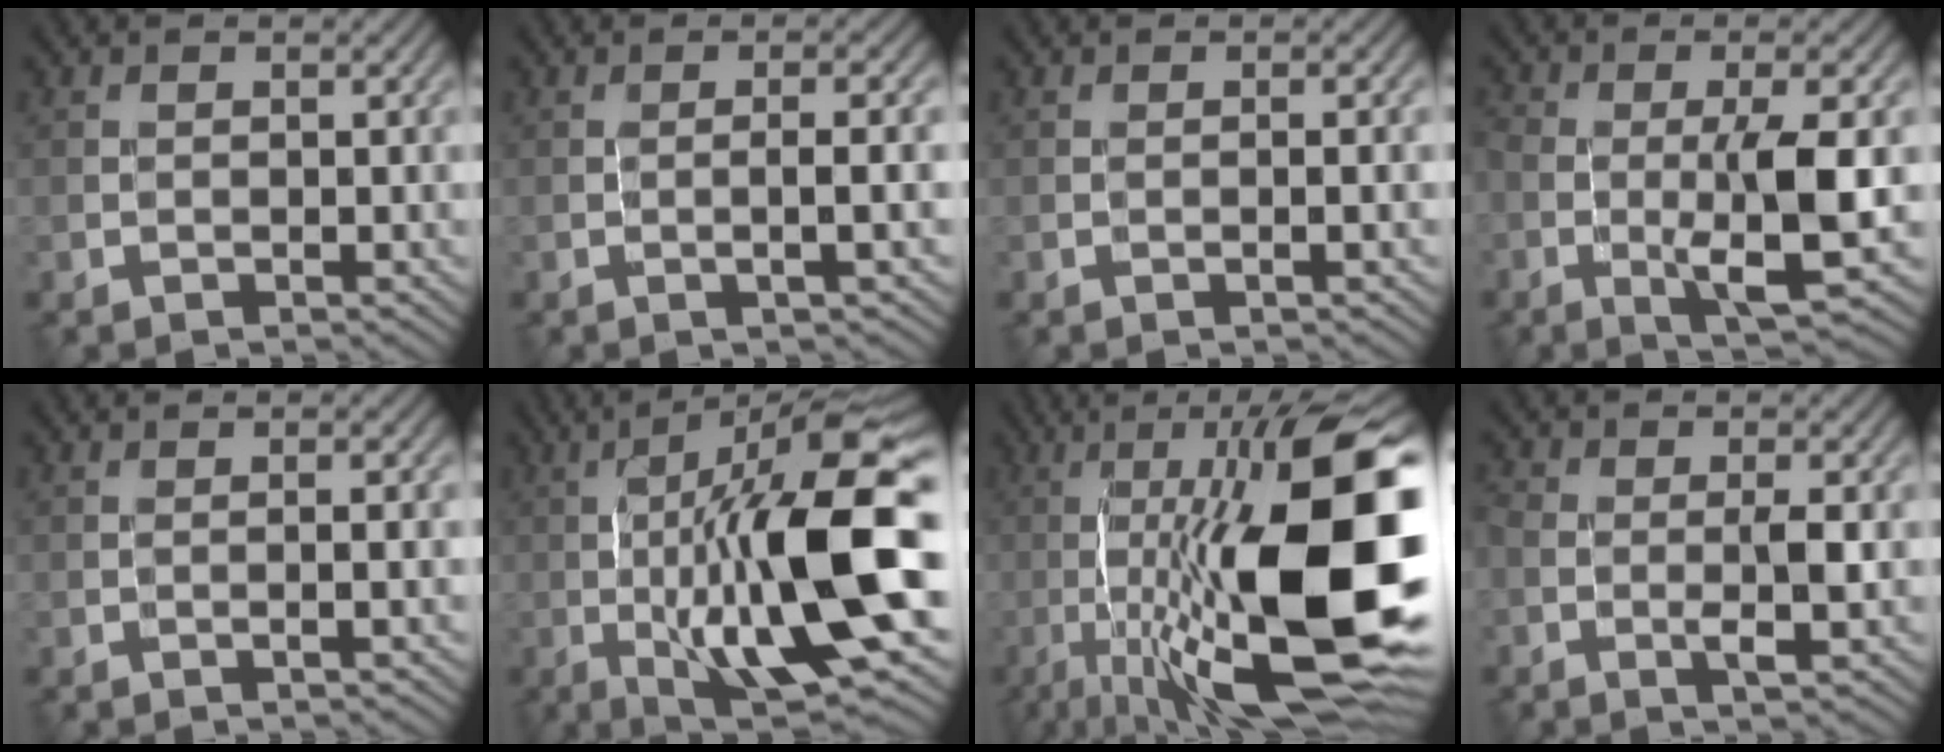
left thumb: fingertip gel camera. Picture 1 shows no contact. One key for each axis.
{"total": 3.3, "fx": -0.3, "fy": 0.6, "fz": 3.2, "tx": -0.050, "ty": 0.008, "tz": -0.011}
{"total": 1.8, "fx": -0.1, "fy": 0.4, "fz": 1.8, "tx": -0.024, "ty": 0.004, "tz": -0.006}
{"total": 7.7, "fx": -1.6, "fy": 2.0, "fz": 7.3, "tx": -0.128, "ty": -0.001, "tz": -0.028}
{"total": 2.1, "fx": -0.2, "fy": 0.5, "fz": 2.1, "tx": -0.027, "ty": 0.005, "tz": -0.008}
{"total": 17.1, "fx": -1.7, "fy": 4.2, "fz": 16.5, "tx": -0.255, "ty": 0.025, "tz": -0.026}
{"total": 20.1, "fx": -3.9, "fy": 6.5, "fz": 18.6, "tx": -0.297, "ty": 0.012, "tz": -0.069}
{"total": 4.3, "fx": -1.2, "fy": 1.6, "fz": 3.8, "tx": -0.071, "ty": 0.000, "tz": -0.024}